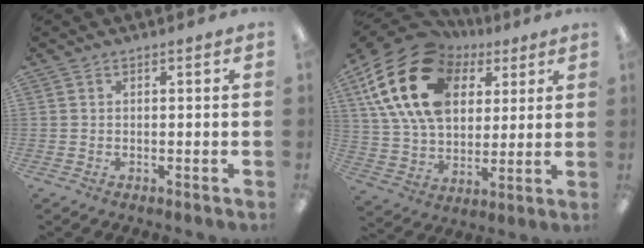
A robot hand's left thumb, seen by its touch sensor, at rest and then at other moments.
{"total": 22.1, "force": [9.0, 15.2, 13.4], "torque": [-0.284, -0.025, 0.160]}